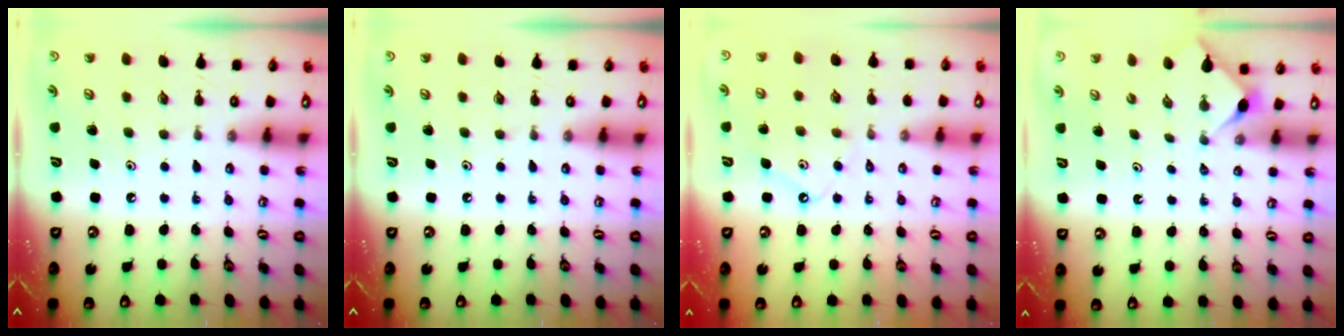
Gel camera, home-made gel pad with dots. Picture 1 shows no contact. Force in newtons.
{"total": 0.0}
{"total": 6.8, "press": 6.7, "slide": 0.8}
{"total": 3.2, "press": 3.2, "slide": 0.5}